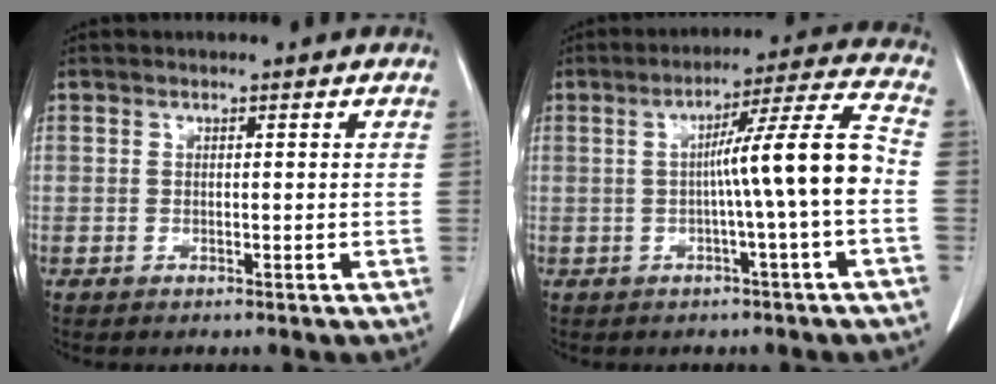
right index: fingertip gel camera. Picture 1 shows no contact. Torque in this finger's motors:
{"motor_torque": [1.00, -0.19, 0.47, 0.15]}